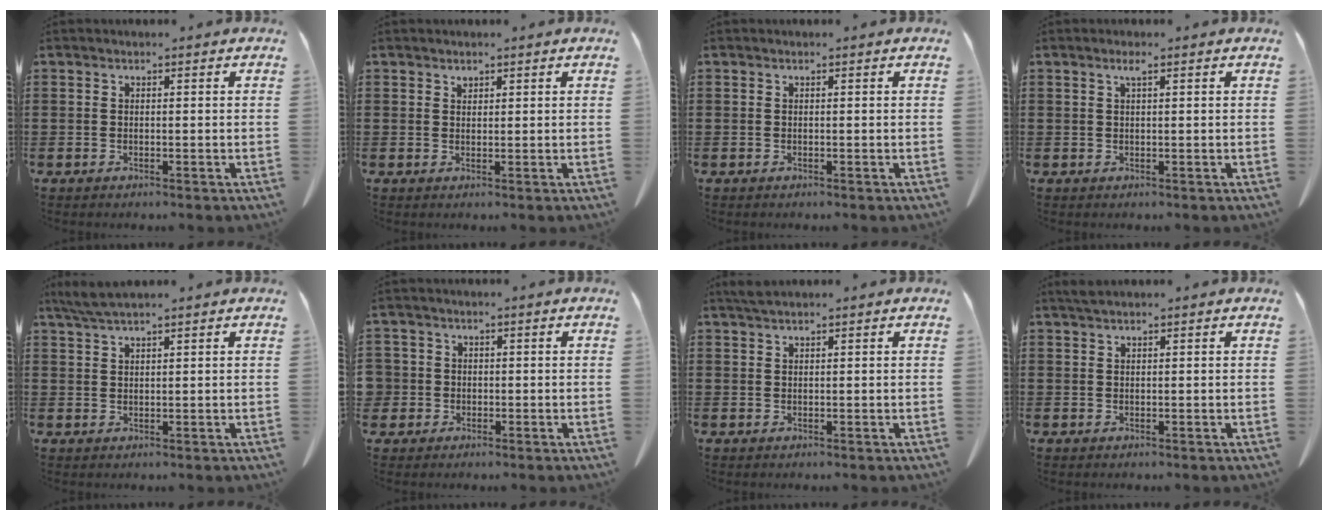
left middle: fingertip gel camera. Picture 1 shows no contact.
{"total": 0.9, "force": [0.8, 0.4, 0.1], "torque": [-0.005, -0.001, 0.017]}
{"total": 0.0}
{"total": 1.4, "force": [0.6, 0.2, 1.2], "torque": [-0.025, 0.001, 0.011]}
{"total": 2.9, "force": [2.3, 0.2, 1.8], "torque": [-0.040, 0.000, 0.044]}
{"total": 2.4, "force": [-0.5, 2.3, 0.3], "torque": [-0.026, 0.004, -0.018]}
{"total": 1.5, "force": [1.2, 0.1, 0.9], "torque": [-0.021, -0.001, 0.023]}
{"total": 1.1, "force": [0.9, 0.0, 0.6], "torque": [-0.015, -0.002, 0.019]}